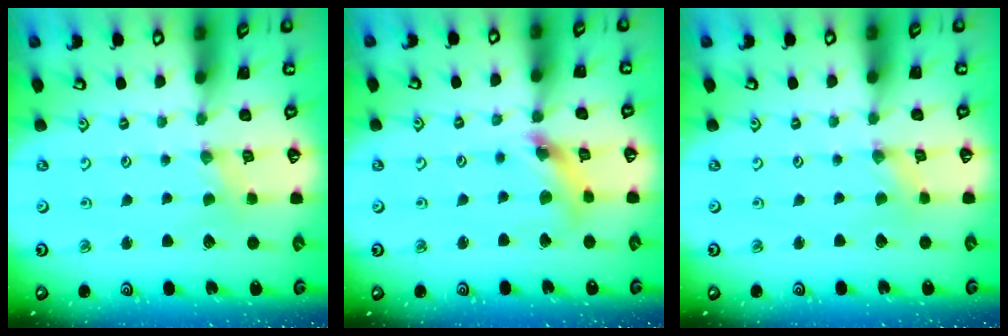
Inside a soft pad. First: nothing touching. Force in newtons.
{"total": 9.3, "press": 9.2, "slide": 1.1}
{"total": 0.6, "press": 0.5, "slide": 0.2}